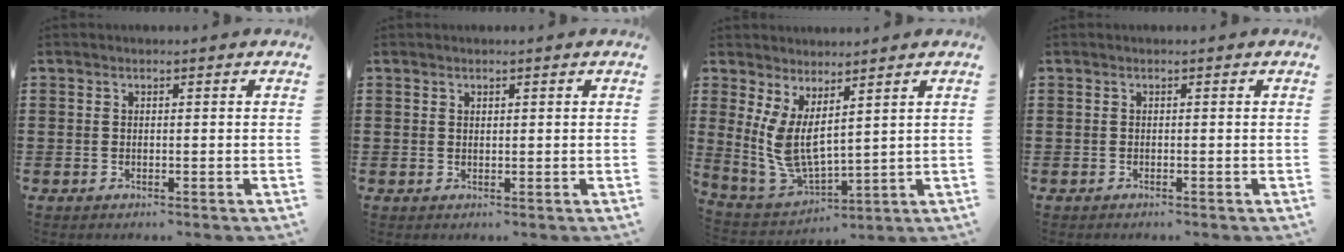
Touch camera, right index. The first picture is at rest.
{"total": 0.6, "force": [0.4, 0.4, 0.2], "torque": [-0.004, 0.002, 0.009]}
{"total": 6.5, "force": [2.1, 2.9, 5.5], "torque": [-0.139, -0.027, 0.035]}
{"total": 0.0}